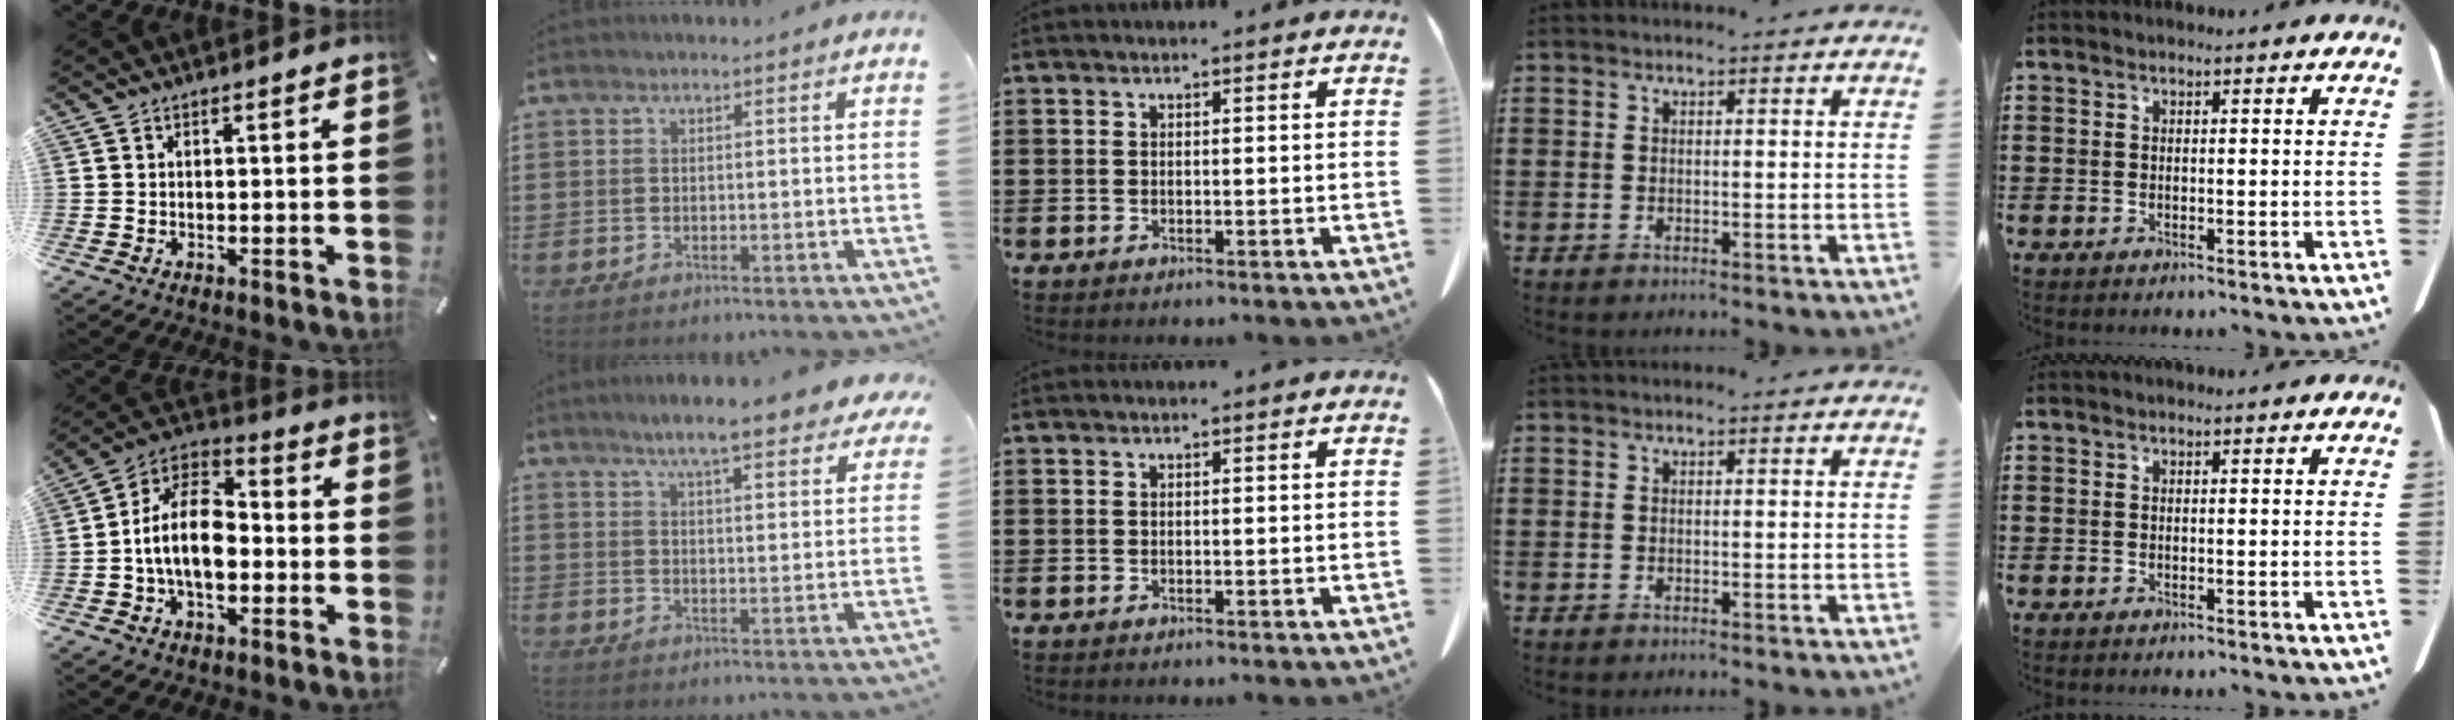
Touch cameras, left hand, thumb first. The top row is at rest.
{"thumb": {"total": 14.0, "force": [-2.9, 9.0, 10.3], "torque": [-0.208, 0.016, -0.055]}, "index": {"total": 7.2, "force": [6.3, 0.7, 3.5], "torque": [-0.073, -0.023, 0.107]}}